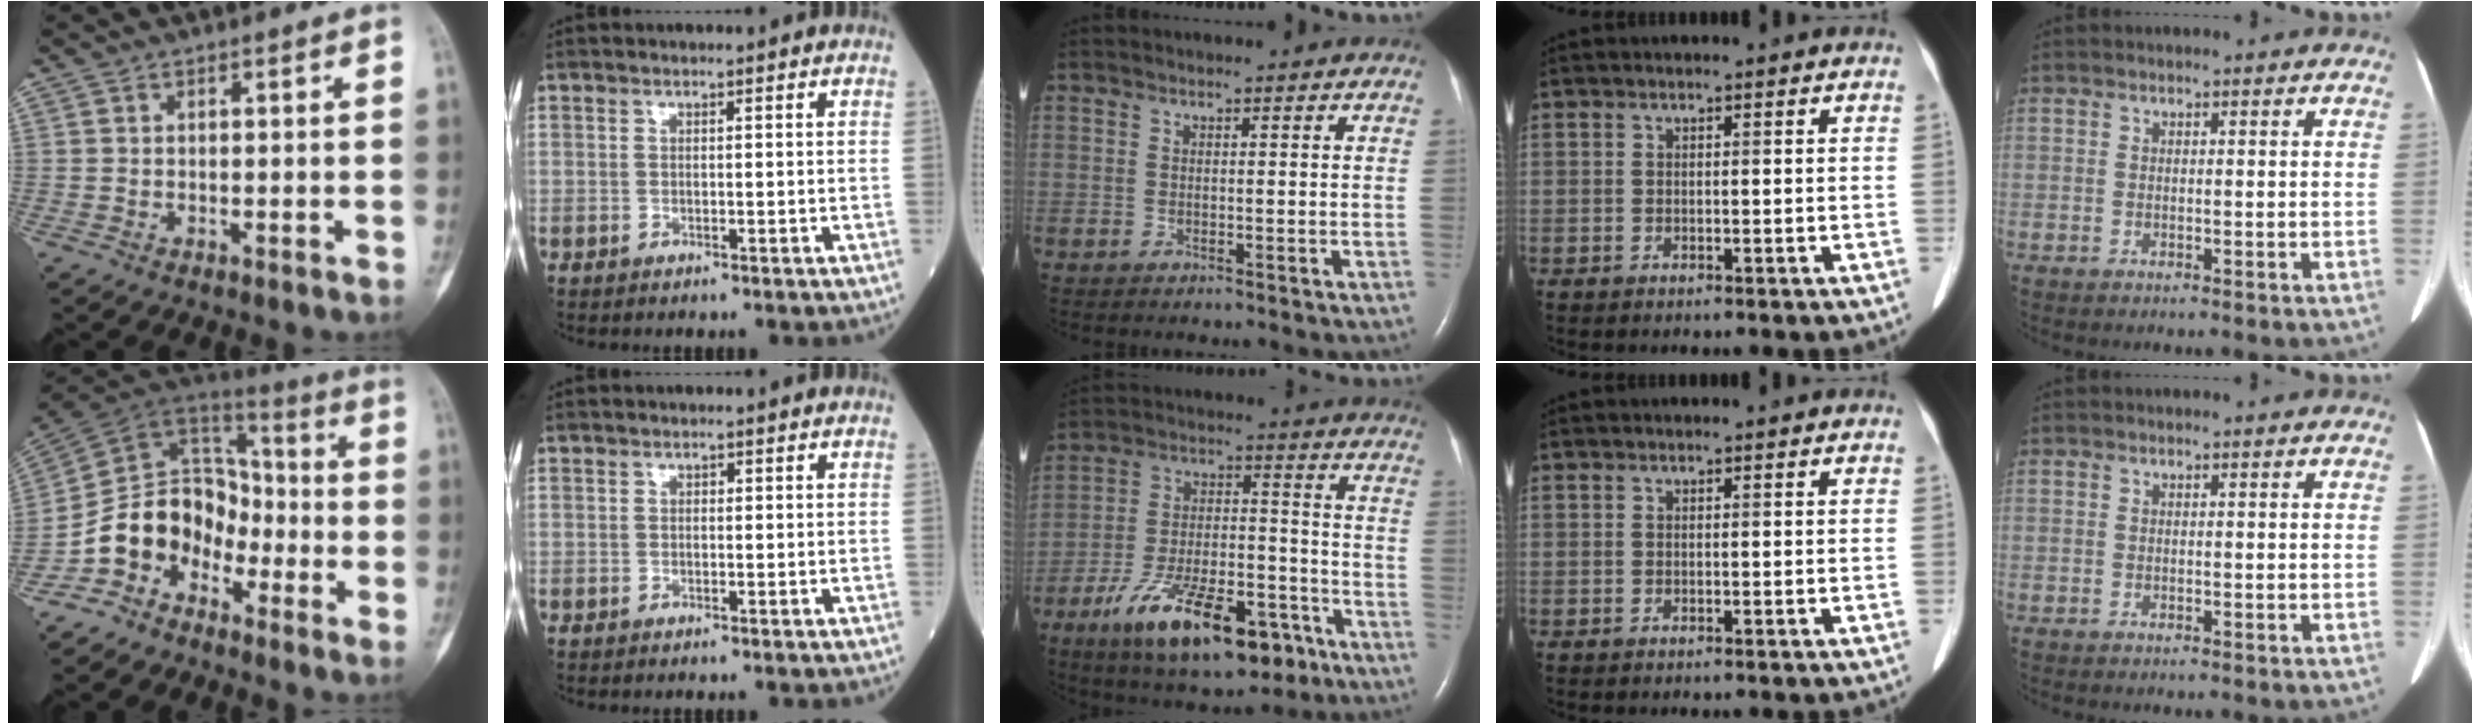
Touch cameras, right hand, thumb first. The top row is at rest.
{"thumb": {"total": 13.7, "force": [-7.3, 10.2, 5.4], "torque": [-0.059, 0.099, -0.146]}, "index": {"total": 0.7, "force": [0.1, 0.5, 0.4], "torque": [-0.018, 0.007, 0.003]}, "middle": {"total": 18.7, "force": [-11.4, 6.9, 13.2], "torque": [-0.212, 0.010, -0.183]}}